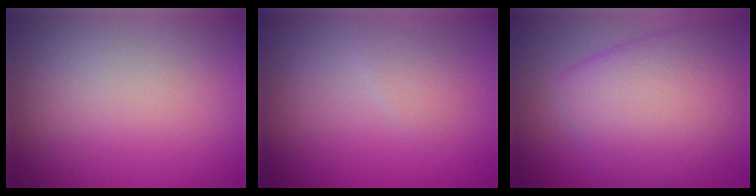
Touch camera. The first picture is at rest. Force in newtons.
{"total": 1.3, "press": 1.3, "slide": 0.0}
{"total": 8.0, "press": 8.0, "slide": 0.1}